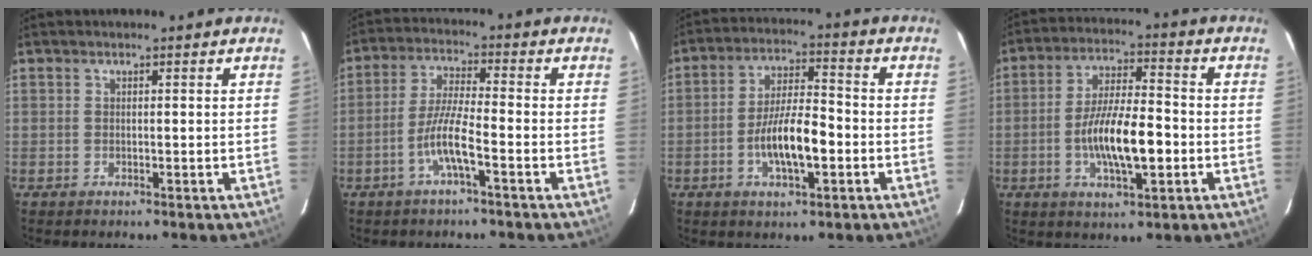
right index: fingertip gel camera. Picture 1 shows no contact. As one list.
[{"total": 6.7, "force": [-3.2, 0.2, 5.8], "torque": [-0.123, 0.004, -0.063]}, {"total": 10.0, "force": [-3.0, 2.9, 9.0], "torque": [-0.175, 0.002, -0.052]}, {"total": 12.1, "force": [-2.9, 3.5, 11.3], "torque": [-0.215, -0.003, -0.050]}]